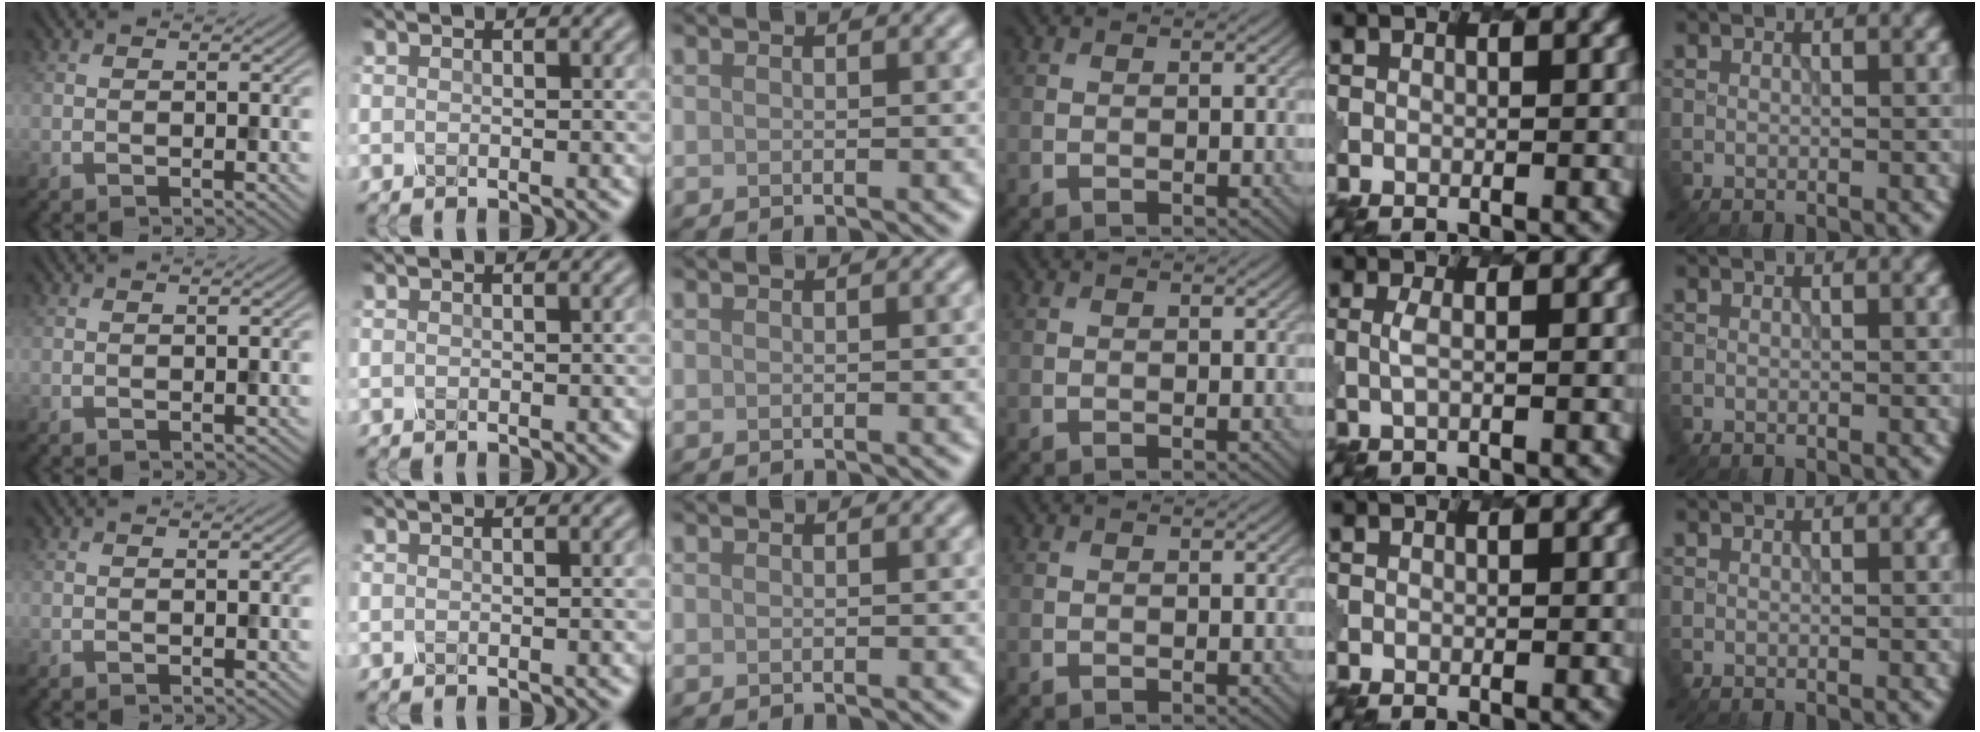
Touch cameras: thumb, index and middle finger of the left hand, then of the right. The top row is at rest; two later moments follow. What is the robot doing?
{"motion": "unscrew", "object": "spray bottle"}